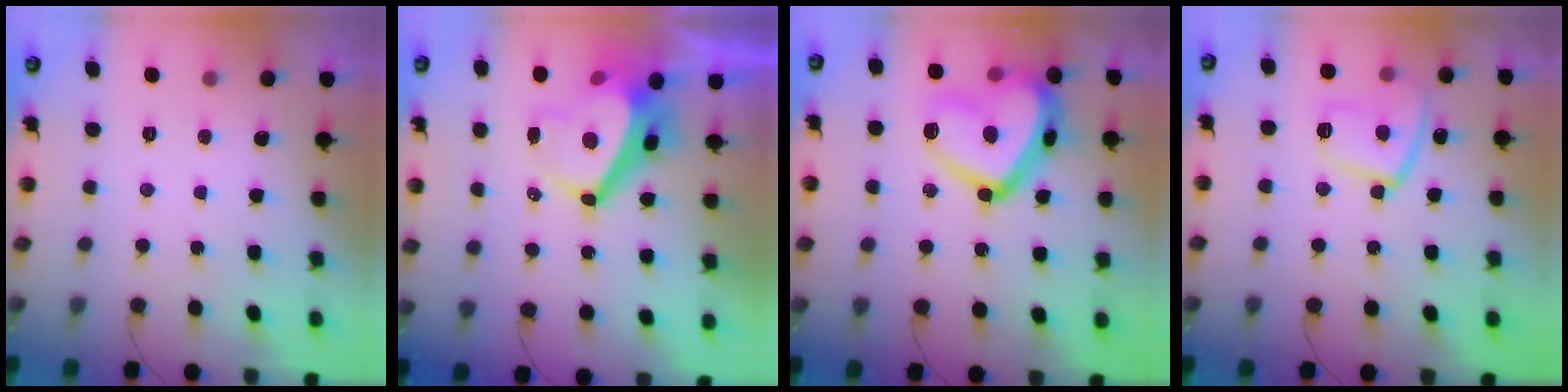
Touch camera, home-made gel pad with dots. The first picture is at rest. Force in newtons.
{"total": 8.9, "press": 8.8, "slide": 1.1}
{"total": 21.4, "press": 21.3, "slide": 1.8}
{"total": 12.0, "press": 11.9, "slide": 1.2}